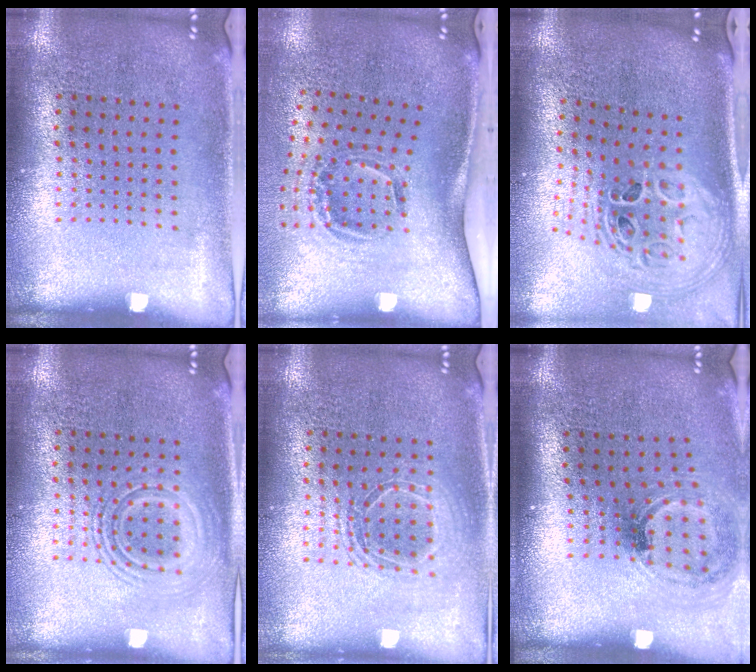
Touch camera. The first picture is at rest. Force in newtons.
{"total": 2.1, "press": 1.2, "slide": 1.7}
{"total": 2.6, "press": 1.8, "slide": 1.8}
{"total": 2.6, "press": 2.6, "slide": 0.5}
{"total": 1.6, "press": 1.4, "slide": 0.8}
{"total": 1.2, "press": 1.0, "slide": 0.6}